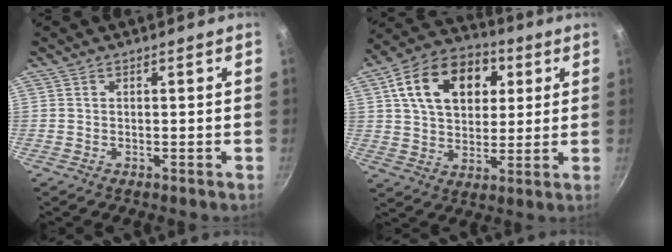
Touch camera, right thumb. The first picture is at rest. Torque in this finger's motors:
{"motor_torque": [-0.63, 1.80, 1.13, 0.72, 0.13]}